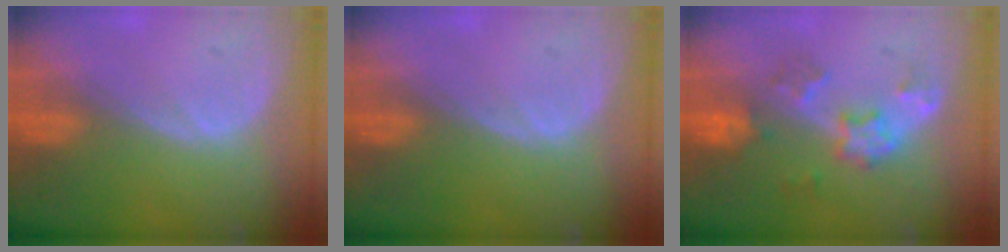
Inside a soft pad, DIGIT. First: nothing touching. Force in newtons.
{"total": 0.0}
{"total": 6.0, "press": 5.4, "slide": 2.6}